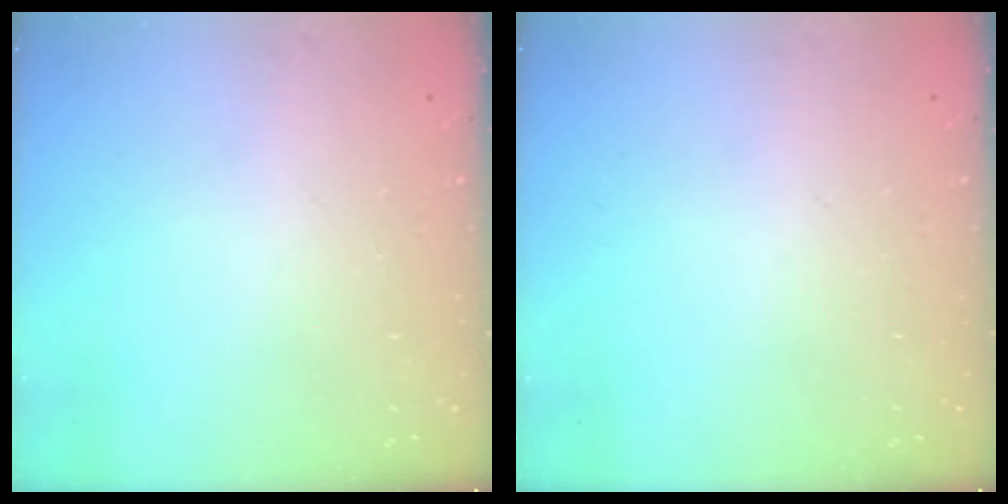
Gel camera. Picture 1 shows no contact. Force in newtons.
{"total": 0.0}